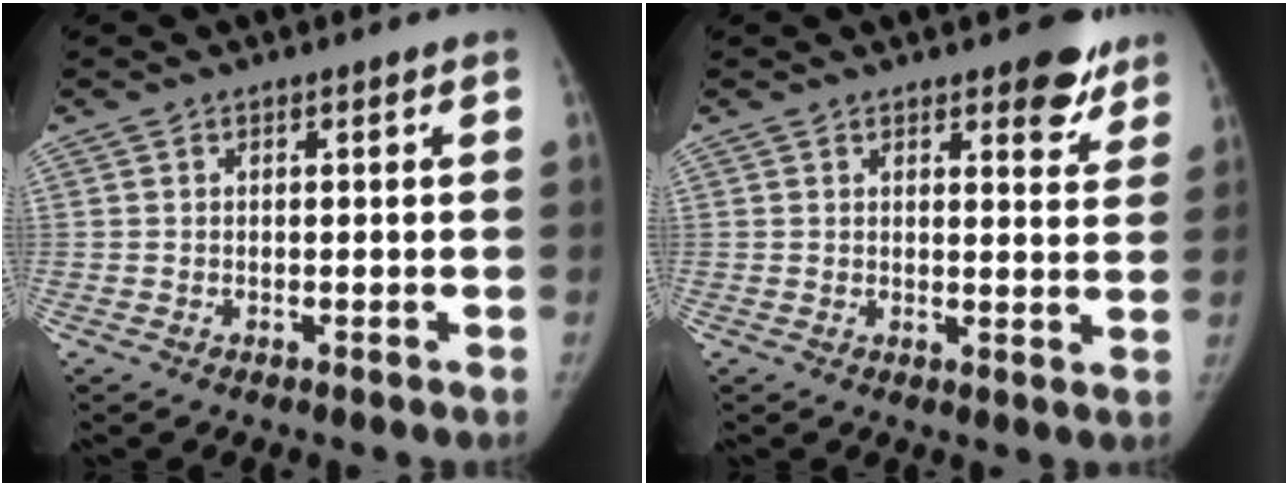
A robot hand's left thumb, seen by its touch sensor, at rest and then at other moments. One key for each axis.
{"total": 6.2, "fx": 4.3, "fy": 2.6, "fz": 3.6, "tx": -0.009, "ty": -0.023, "tz": 0.050}